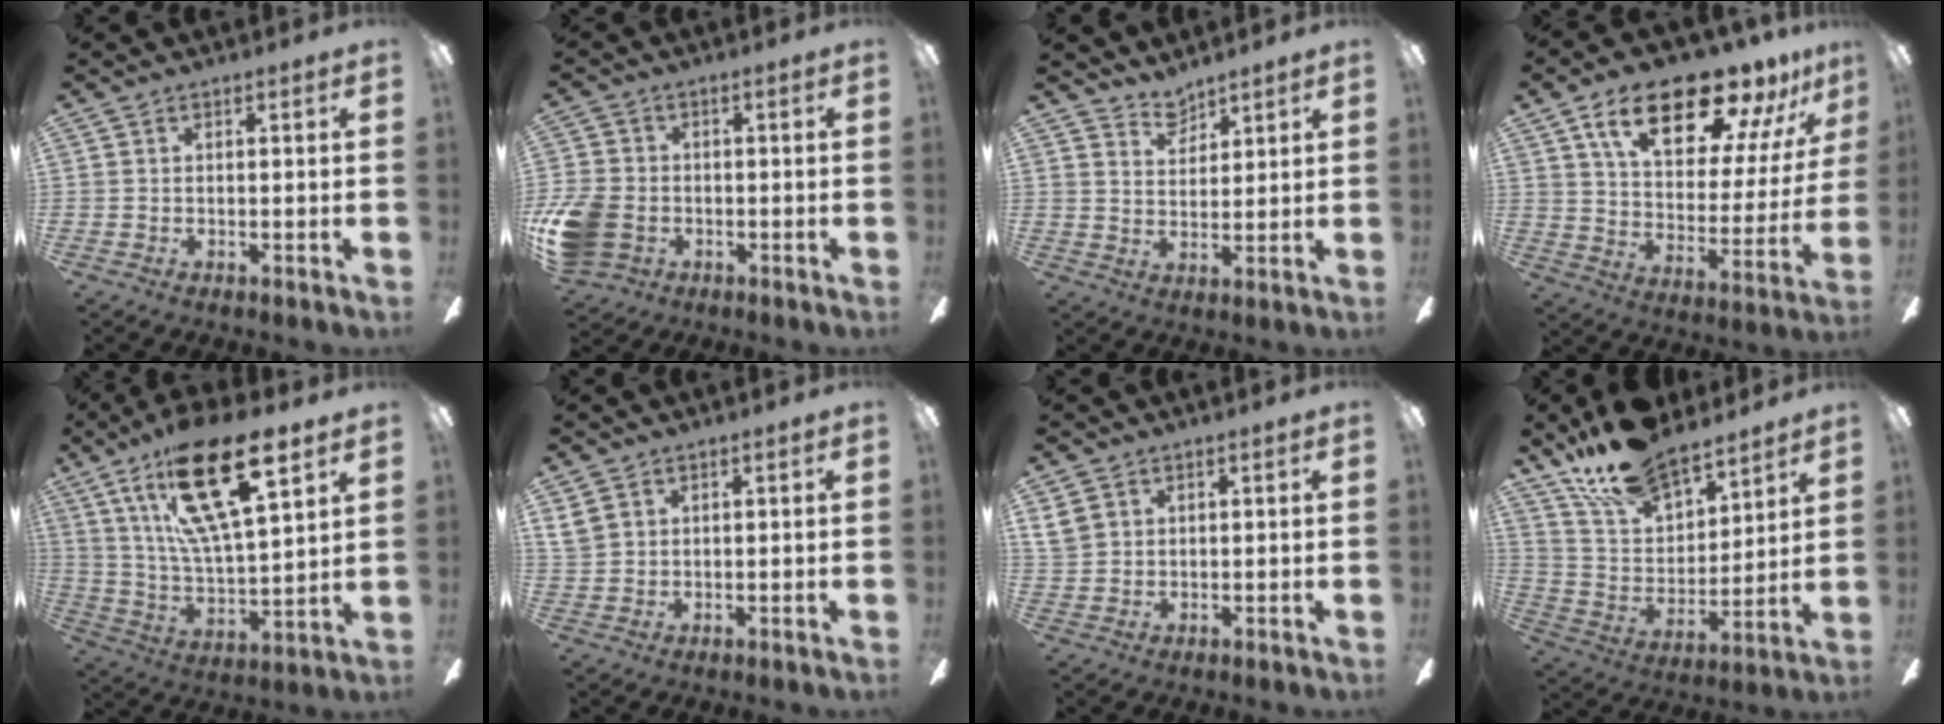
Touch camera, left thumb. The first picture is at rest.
{"total": 10.6, "force": [-3.1, 8.1, 6.0], "torque": [-0.136, 0.021, -0.054]}
{"total": 4.8, "force": [4.5, 1.7, 0.2], "torque": [0.000, -0.028, 0.083]}
{"total": 22.5, "force": [15.2, 8.9, 14.0], "torque": [-0.231, -0.080, 0.255]}
{"total": 25.6, "force": [14.6, 9.1, 19.0], "torque": [-0.347, -0.070, 0.241]}
{"total": 3.6, "force": [2.0, 2.6, 1.5], "torque": [-0.035, 0.003, 0.041]}
{"total": 4.0, "force": [2.0, 3.1, 1.6], "torque": [-0.038, 0.006, 0.042]}
{"total": 16.3, "force": [13.8, 6.4, 6.0], "torque": [-0.129, -0.087, 0.254]}